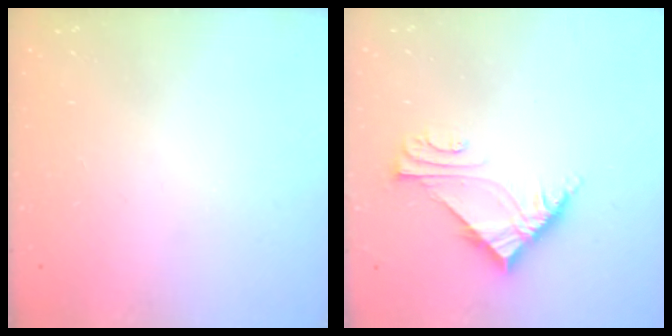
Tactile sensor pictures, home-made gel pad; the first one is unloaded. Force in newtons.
{"total": 7.0, "press": 7.0, "slide": 0.4}